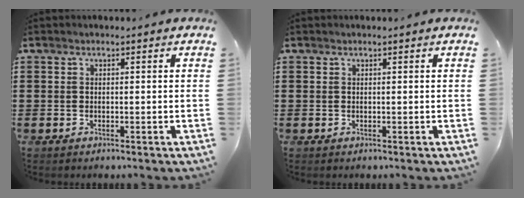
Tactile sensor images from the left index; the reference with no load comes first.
{"total": 0.0}